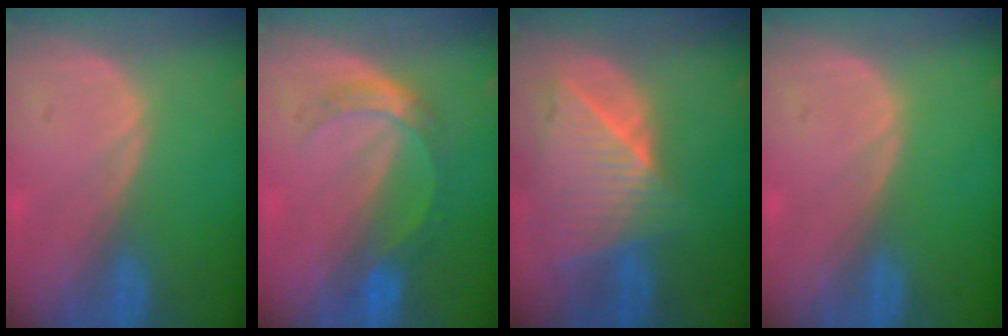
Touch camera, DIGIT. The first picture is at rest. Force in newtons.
{"total": 5.2, "press": 4.6, "slide": 2.2}
{"total": 9.1, "press": 8.1, "slide": 4.0}
{"total": 0.0}